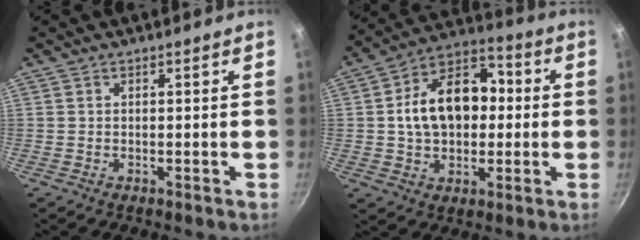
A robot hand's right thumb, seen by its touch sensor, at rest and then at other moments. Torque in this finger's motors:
{"motor_torque": [0.85, 3.35, 1.26, -0.16, 0.13]}